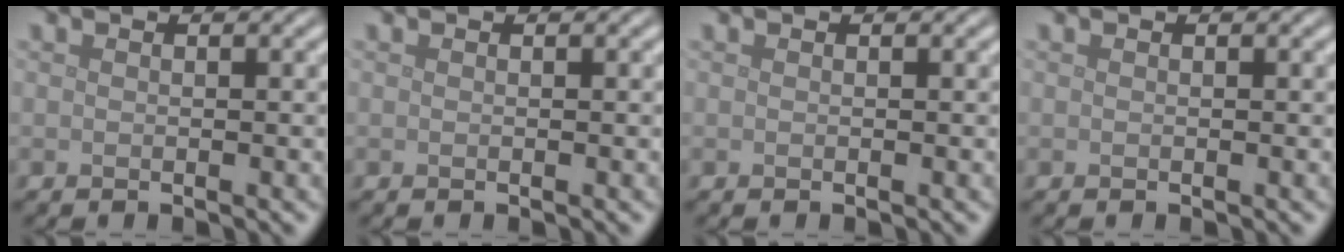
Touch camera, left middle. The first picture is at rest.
{"total": 0.0}
{"total": 0.0}
{"total": 0.0}